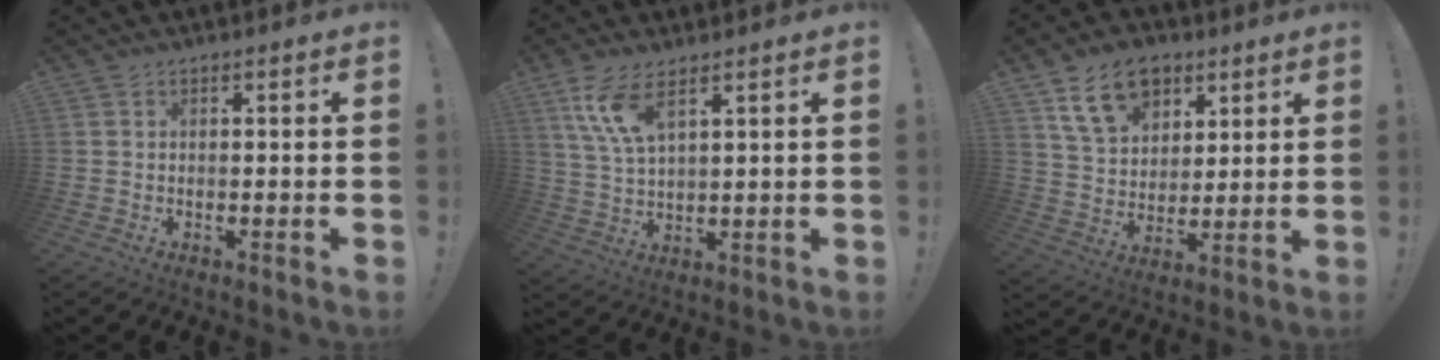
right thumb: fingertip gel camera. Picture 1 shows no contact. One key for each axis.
{"total": 9.6, "fx": 5.7, "fy": 3.4, "fz": 7.0, "tx": -0.145, "ty": -0.018, "tz": 0.106}
{"total": 14.7, "fx": 7.9, "fy": 10.2, "fz": 7.0, "tx": -0.103, "ty": -0.032, "tz": 0.151}